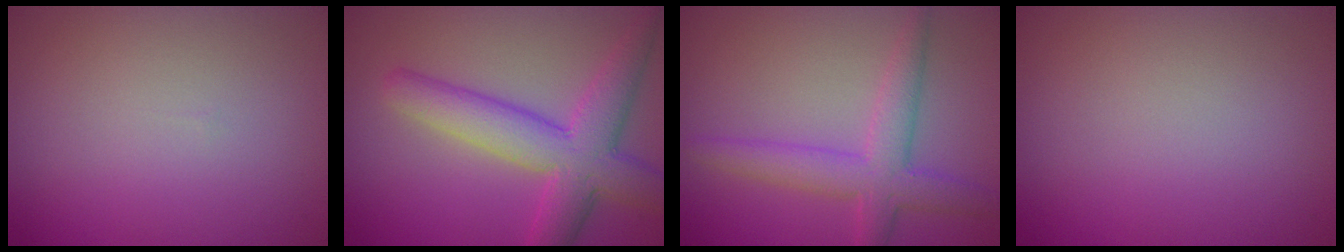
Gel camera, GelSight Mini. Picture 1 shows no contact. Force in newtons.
{"total": 6.5, "press": 6.5, "slide": 0.2}
{"total": 4.2, "press": 4.2, "slide": 0.2}
{"total": 0.0}